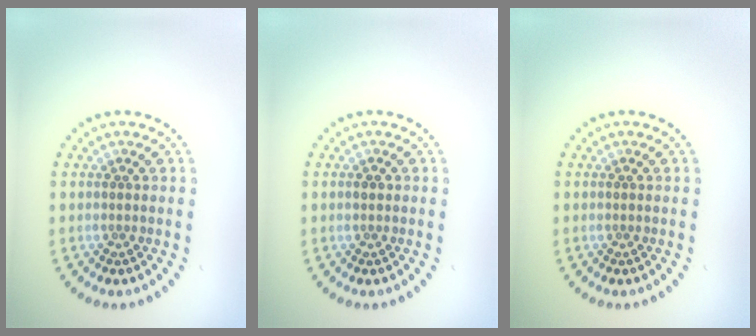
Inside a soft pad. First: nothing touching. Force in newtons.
{"total": 0.9, "press": 0.9, "slide": 0.0}
{"total": 0.0}